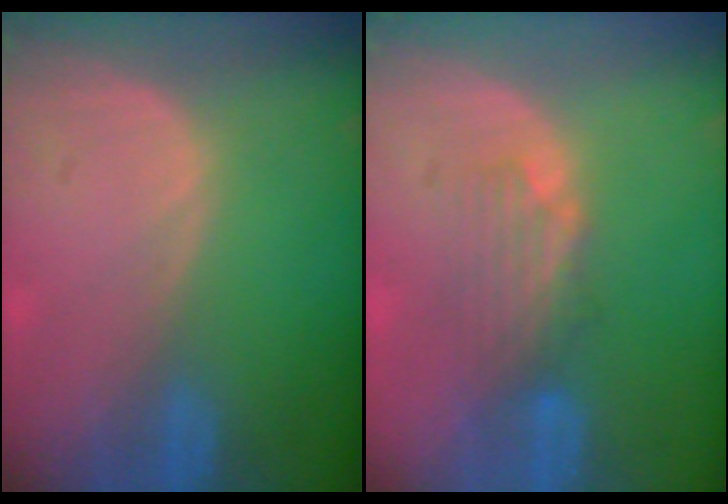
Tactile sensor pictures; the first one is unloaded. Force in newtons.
{"total": 4.3, "press": 3.8, "slide": 2.1}